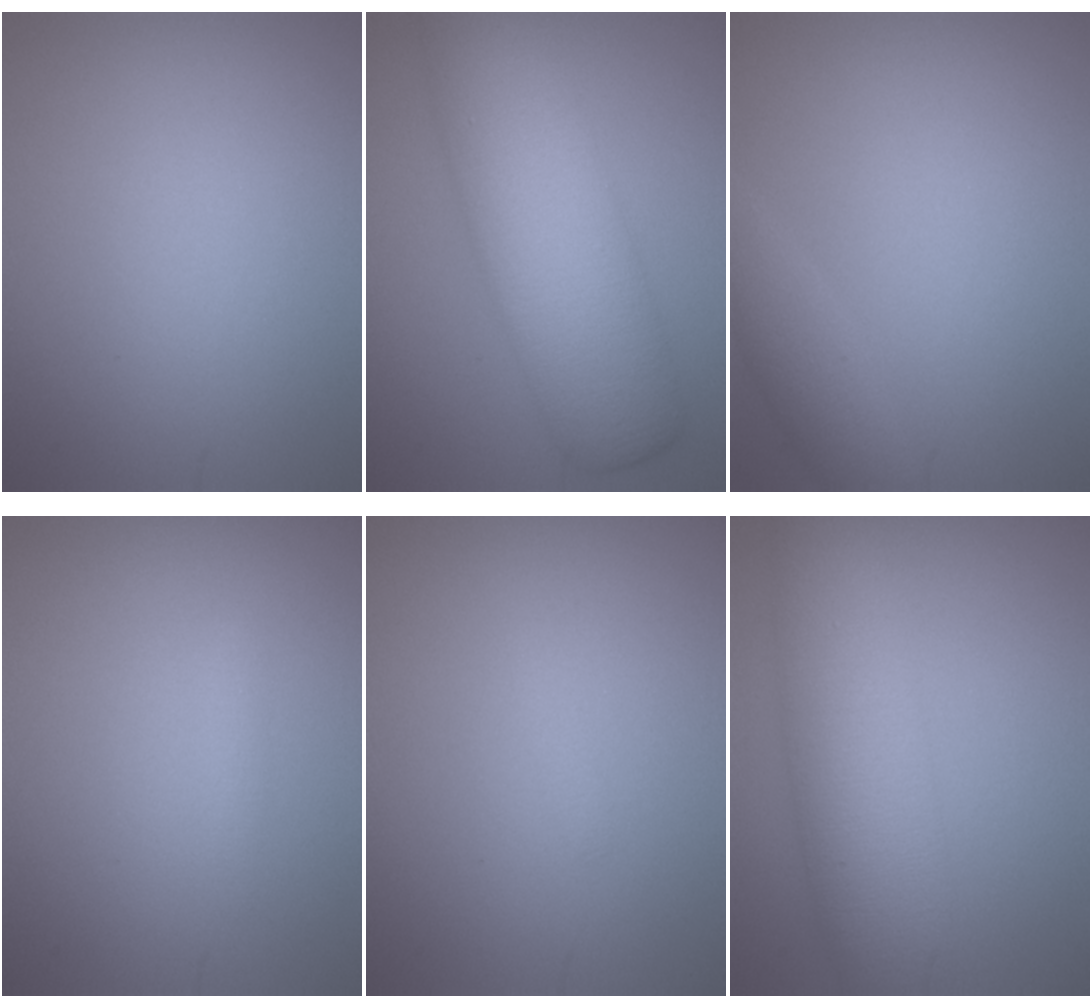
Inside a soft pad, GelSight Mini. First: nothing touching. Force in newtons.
{"total": 9.8, "press": 9.8, "slide": 0.3}
{"total": 2.1, "press": 2.1, "slide": 0.2}
{"total": 0.7, "press": 0.7, "slide": 0.0}
{"total": 0.5, "press": 0.5, "slide": 0.0}
{"total": 7.8, "press": 7.8, "slide": 0.2}